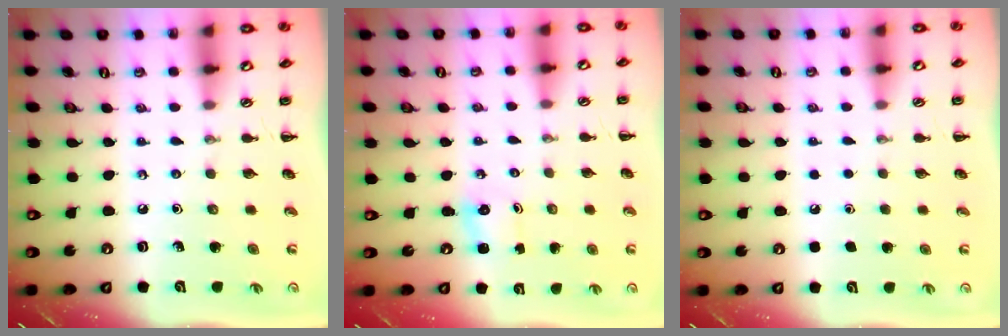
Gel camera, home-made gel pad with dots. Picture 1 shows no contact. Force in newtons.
{"total": 0.9, "press": 0.9, "slide": 0.3}
{"total": 1.8, "press": 1.8, "slide": 0.1}